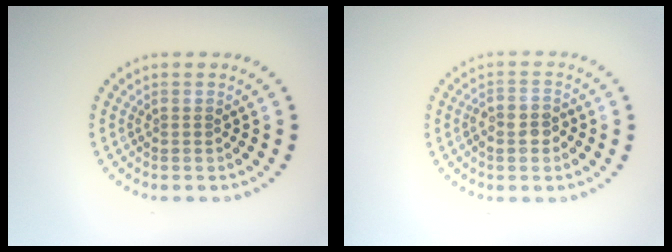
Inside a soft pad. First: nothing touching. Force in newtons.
{"total": 2.2, "press": 2.0, "slide": 0.9}